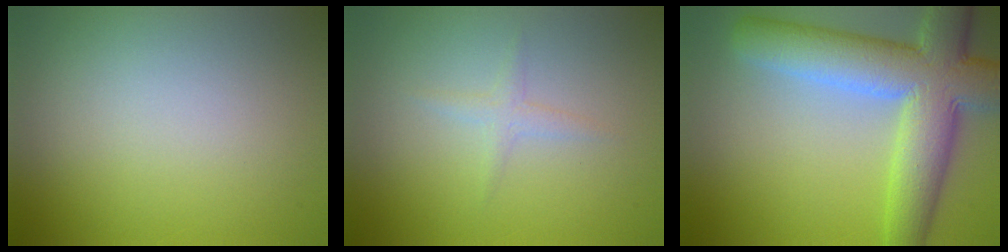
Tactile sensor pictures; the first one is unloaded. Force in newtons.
{"total": 1.1, "press": 1.1, "slide": 0.0}
{"total": 10.1, "press": 10.1, "slide": 0.8}